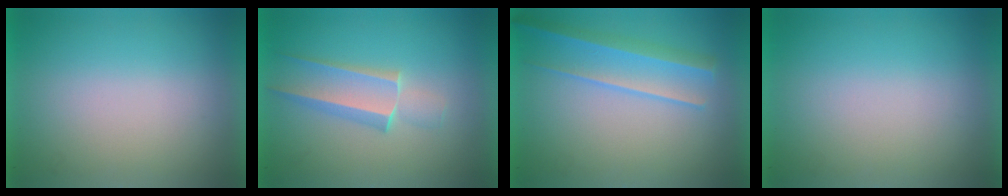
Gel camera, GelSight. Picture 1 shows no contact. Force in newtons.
{"total": 2.2}
{"total": 2.2}
{"total": 0.0}